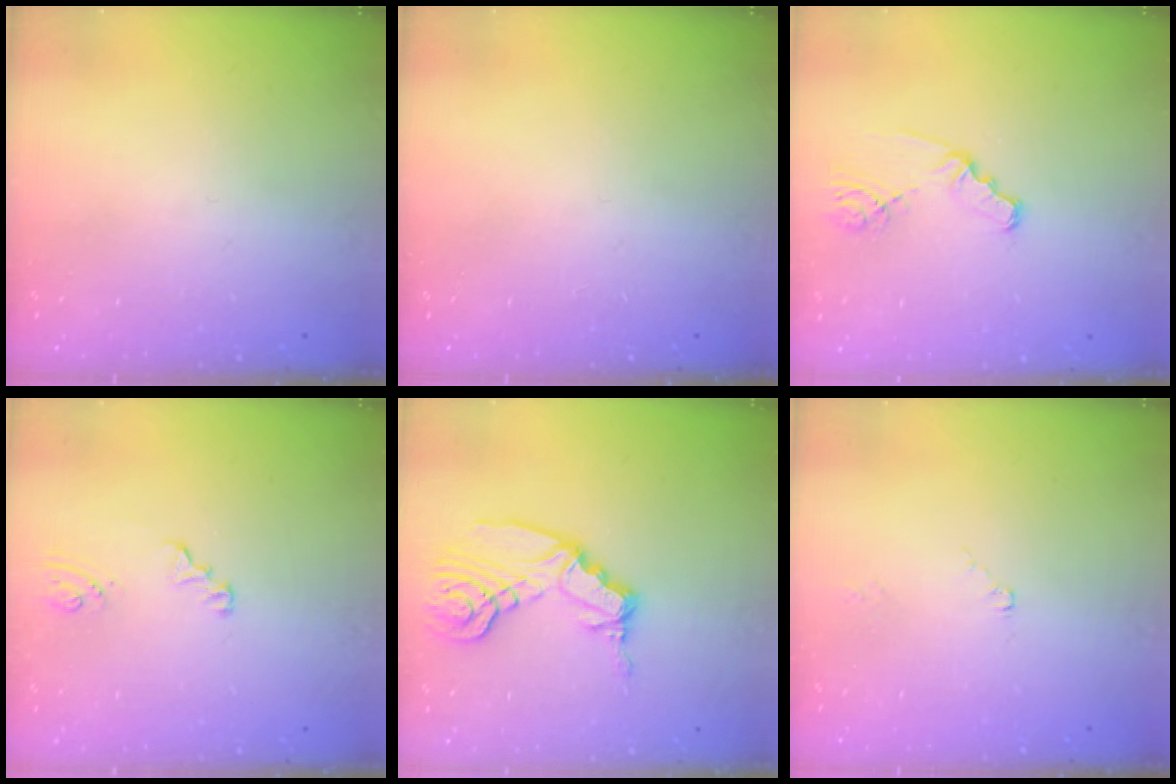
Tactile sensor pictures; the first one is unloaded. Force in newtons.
{"total": 0.0}
{"total": 1.9, "press": 1.9, "slide": 0.3}
{"total": 2.3, "press": 2.3, "slide": 0.2}
{"total": 10.4, "press": 10.3, "slide": 0.9}
{"total": 2.0, "press": 2.0, "slide": 0.3}